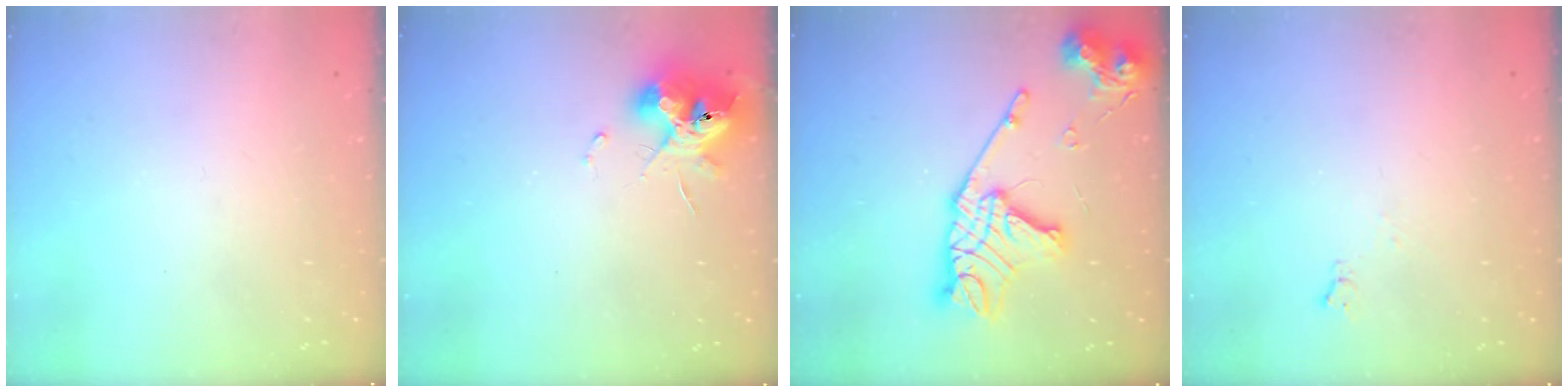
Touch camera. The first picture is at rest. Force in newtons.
{"total": 11.2, "press": 11.1, "slide": 0.6}
{"total": 22.2, "press": 22.1, "slide": 1.9}
{"total": 4.2, "press": 4.2, "slide": 0.7}